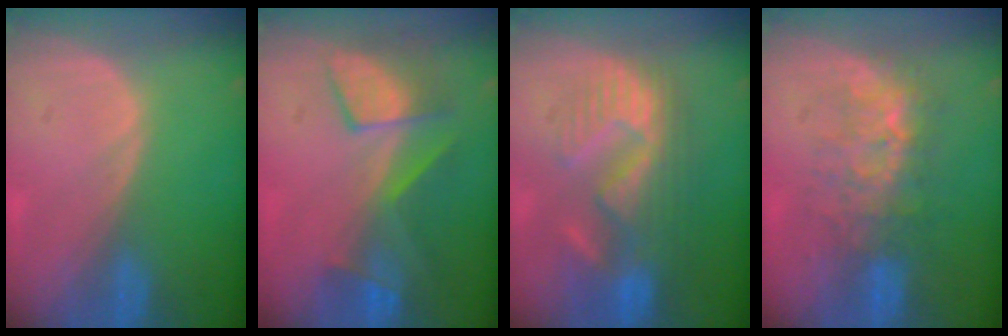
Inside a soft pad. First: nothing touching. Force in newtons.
{"total": 8.0, "press": 7.4, "slide": 2.9}
{"total": 10.8, "press": 9.8, "slide": 4.5}
{"total": 7.6, "press": 7.3, "slide": 2.1}